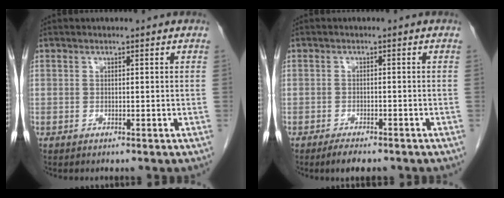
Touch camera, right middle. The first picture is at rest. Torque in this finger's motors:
{"motor_torque": [0.57, -0.36, 0.01, 0.03]}